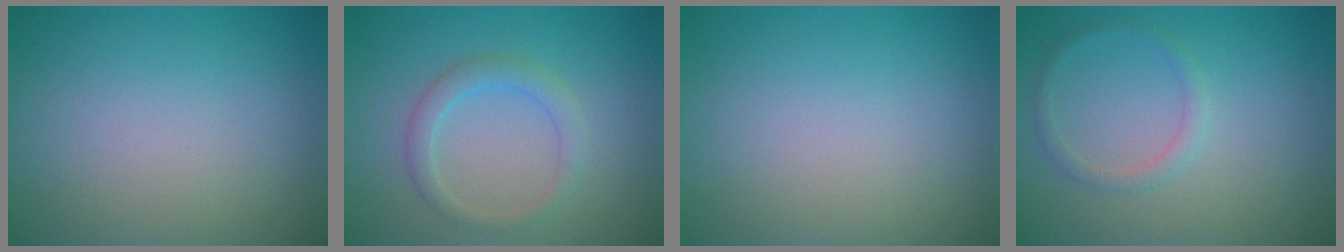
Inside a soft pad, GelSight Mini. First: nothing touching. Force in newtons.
{"total": 2.2, "press": 2.2, "slide": 0.0}
{"total": 0.0}
{"total": 1.3, "press": 1.3, "slide": 0.1}